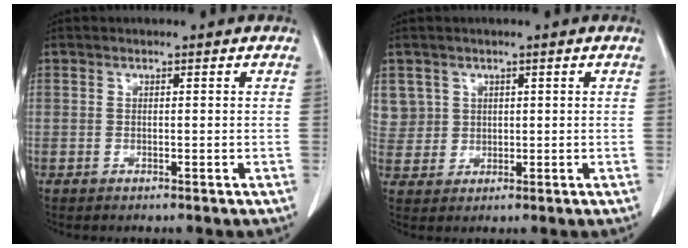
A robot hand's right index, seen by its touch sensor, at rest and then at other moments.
{"total": 4.9, "force": [2.1, 4.4, -0.1], "torque": [0.014, 0.007, 0.045]}